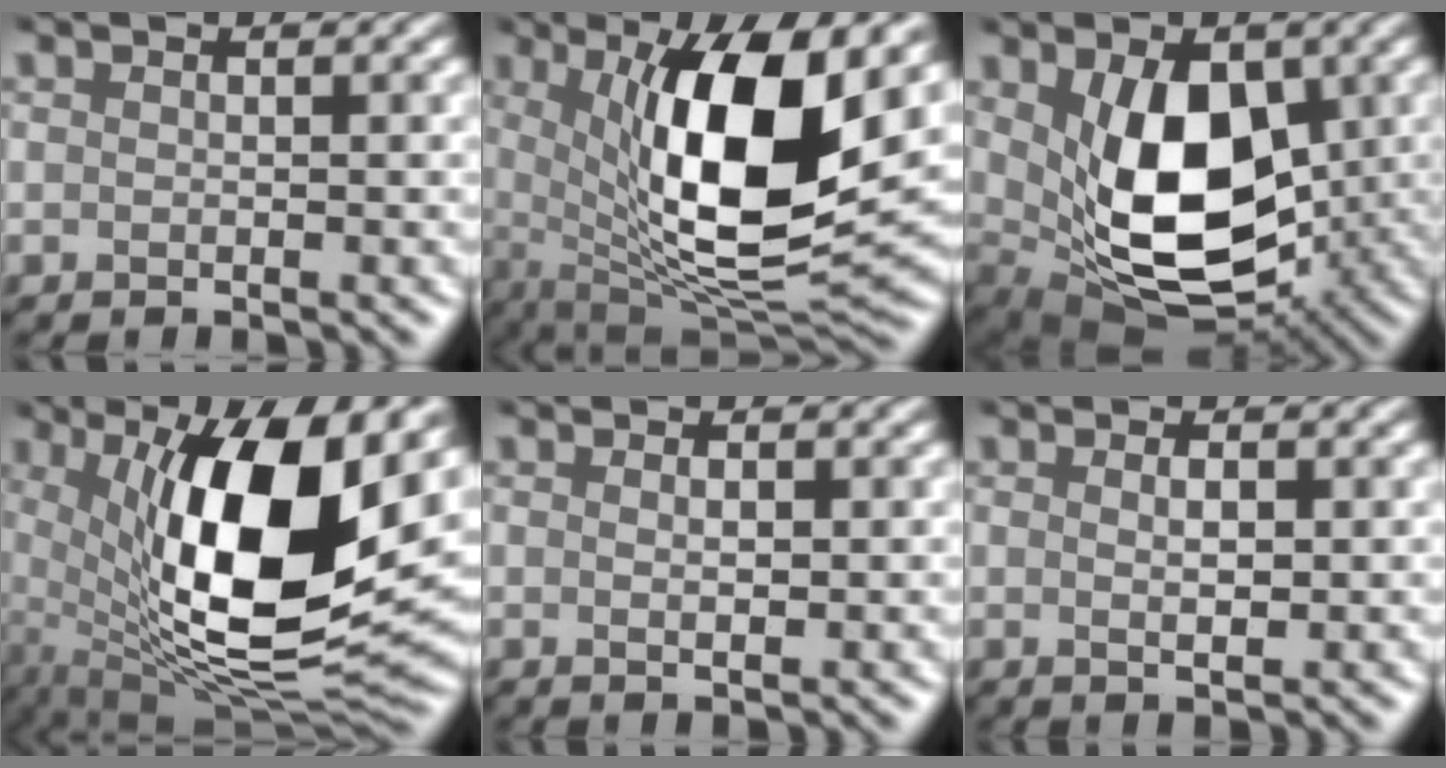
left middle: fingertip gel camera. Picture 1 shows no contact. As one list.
[{"total": 11.4, "force": [2.1, 3.5, 10.6], "torque": [-0.185, -0.005, 0.047]}, {"total": 10.4, "force": [1.1, 6.0, 8.4], "torque": [-0.140, -0.008, 0.037]}, {"total": 13.0, "force": [1.9, 4.8, 11.9], "torque": [-0.219, -0.009, 0.041]}, {"total": 0.9, "force": [0.3, 0.2, 0.8], "torque": [-0.006, 0.009, 0.002]}, {"total": 1.1, "force": [0.3, 0.1, 1.1], "torque": [-0.015, 0.009, 0.005]}]